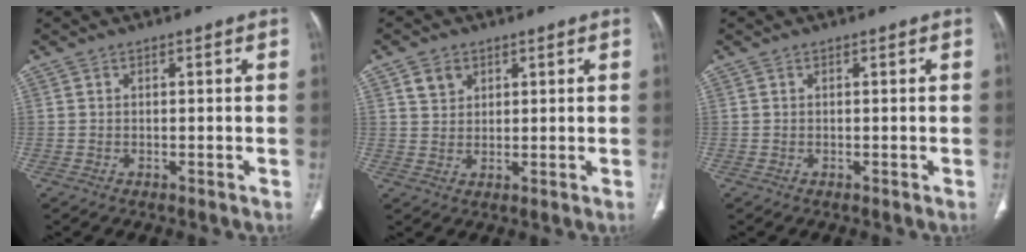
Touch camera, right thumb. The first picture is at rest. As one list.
[{"total": 3.7, "force": [2.0, 2.9, 1.4], "torque": [-0.010, -0.011, 0.040]}, {"total": 0.0}]